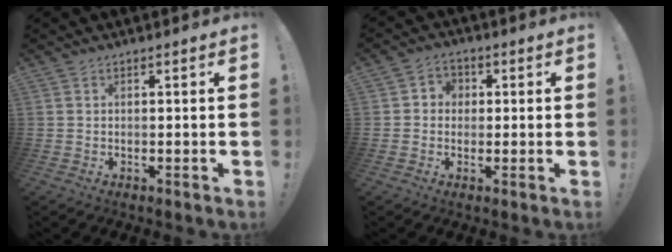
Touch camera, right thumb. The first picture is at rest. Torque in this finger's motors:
{"motor_torque": [0.59, 0.58, 0.31, -0.35, -0.02]}